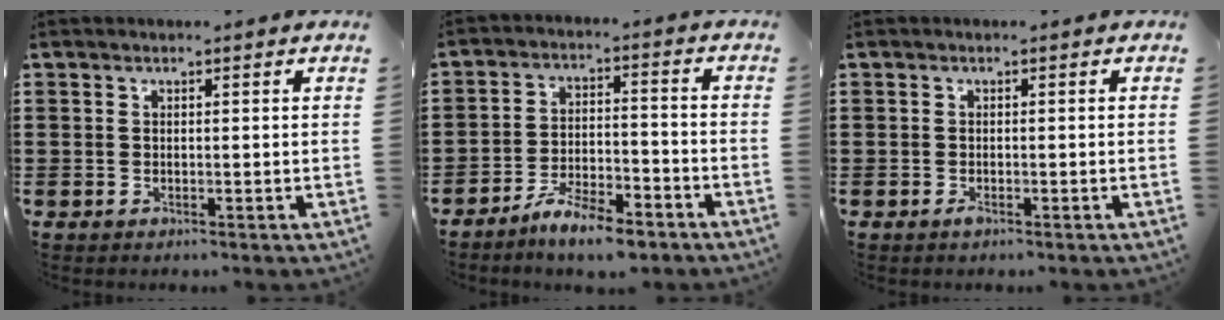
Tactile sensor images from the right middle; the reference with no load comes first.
{"total": 7.1, "force": [-6.1, 1.2, 3.3], "torque": [-0.064, 0.003, -0.114]}
{"total": 0.7, "force": [-0.4, 0.2, 0.6], "torque": [-0.013, -0.005, -0.007]}